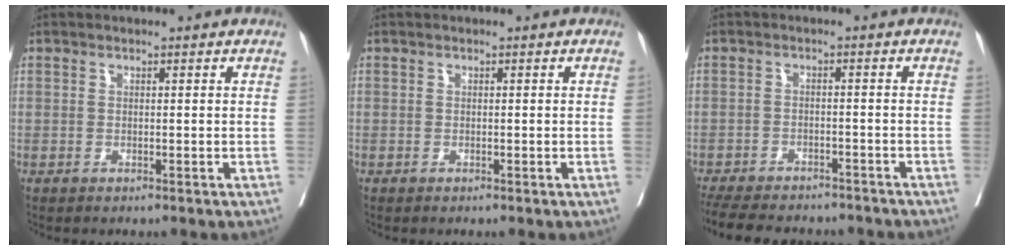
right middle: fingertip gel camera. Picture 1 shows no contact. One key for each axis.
{"total": 0.0}
{"total": 15.9, "fx": -13.9, "fy": 4.6, "fz": 6.2, "tx": -0.149, "ty": -0.016, "tz": -0.186}